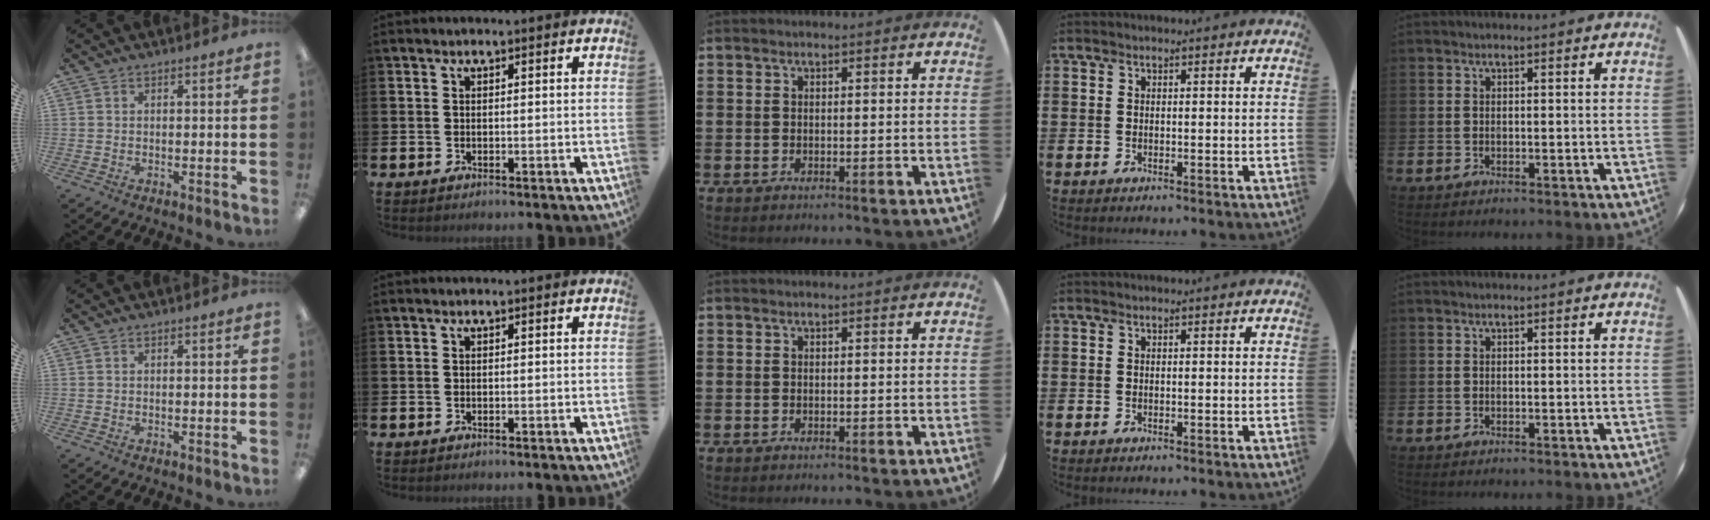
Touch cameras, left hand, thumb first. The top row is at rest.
{}